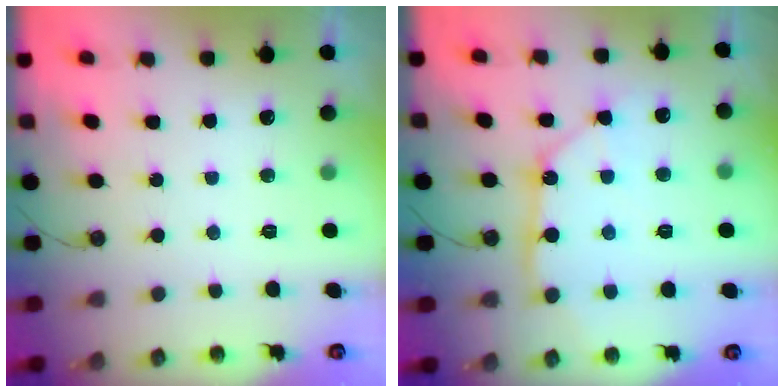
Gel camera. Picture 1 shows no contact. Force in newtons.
{"total": 11.3, "press": 11.2, "slide": 1.0}